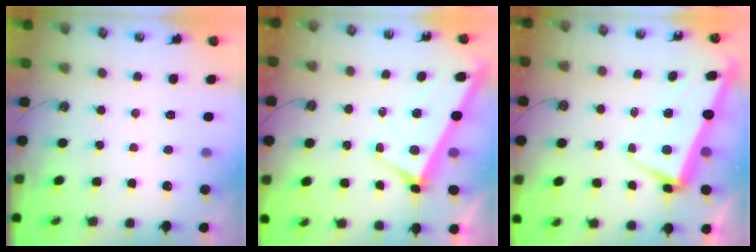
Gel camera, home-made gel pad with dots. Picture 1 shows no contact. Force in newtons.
{"total": 3.0, "press": 2.9, "slide": 0.9}
{"total": 1.3, "press": 0.4, "slide": 1.2}